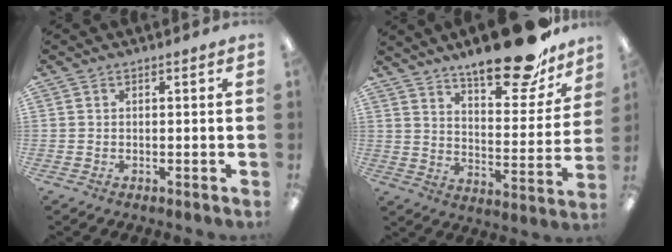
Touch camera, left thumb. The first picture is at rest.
{"total": 20.1, "force": [15.7, 6.3, 10.8], "torque": [-0.158, -0.102, 0.262]}